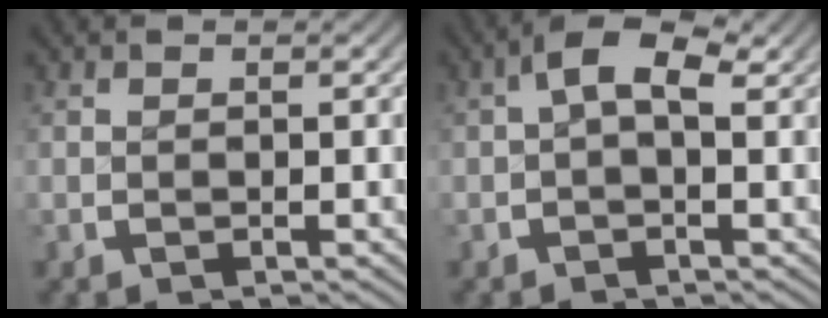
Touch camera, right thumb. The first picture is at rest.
{"total": 4.0, "force": [1.1, 2.0, 3.2], "torque": [-0.052, 0.006, 0.007]}